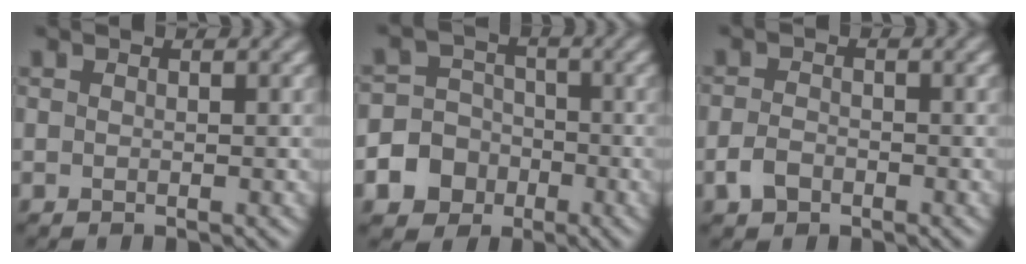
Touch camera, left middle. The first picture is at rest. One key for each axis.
{"total": 8.2, "fx": -4.1, "fy": 7.0, "fz": 1.1, "tx": -0.023, "ty": -0.013, "tz": -0.093}
{"total": 2.1, "fx": -1.6, "fy": 1.0, "fz": 0.7, "tx": -0.016, "ty": 0.000, "tz": -0.036}